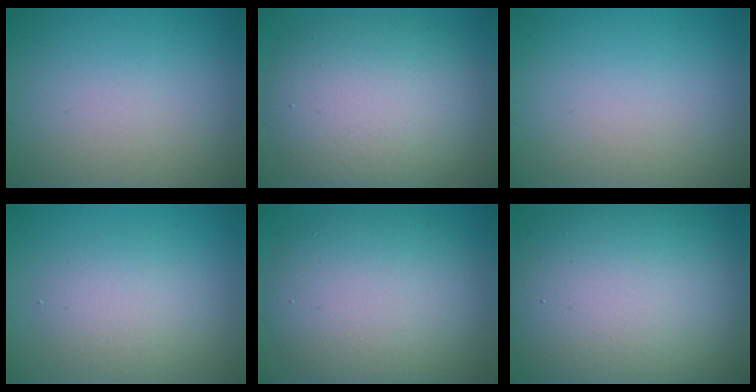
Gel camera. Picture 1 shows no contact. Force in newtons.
{"total": 8.8, "press": 8.8, "slide": 0.9}
{"total": 0.0}
{"total": 3.2, "press": 3.2, "slide": 0.2}
{"total": 8.8, "press": 8.8, "slide": 0.7}
{"total": 14.9, "press": 14.9, "slide": 1.0}